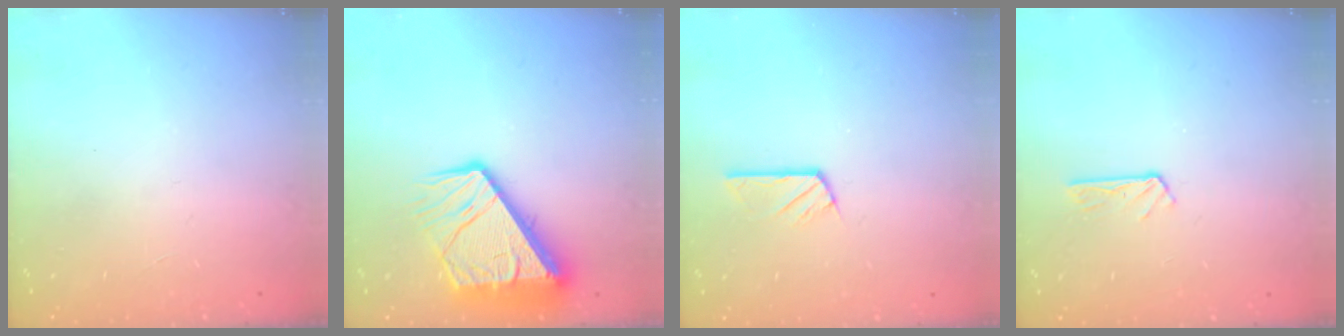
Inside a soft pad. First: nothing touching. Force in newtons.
{"total": 15.2, "press": 15.1, "slide": 1.7}
{"total": 3.5, "press": 3.5, "slide": 0.2}
{"total": 3.8, "press": 3.7, "slide": 0.5}